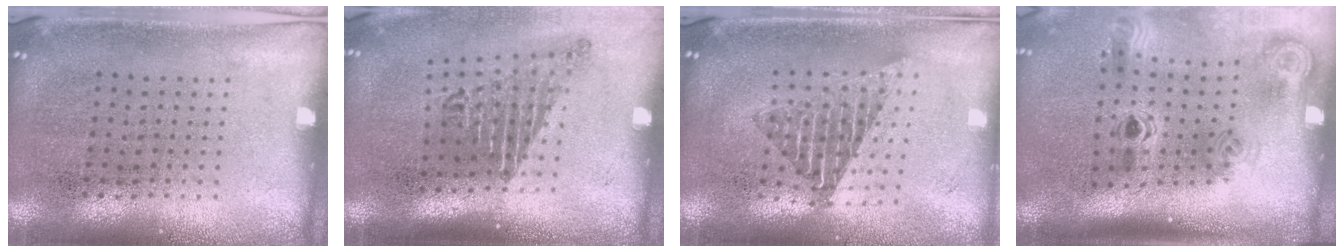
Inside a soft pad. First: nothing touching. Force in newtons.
{"total": 1.7, "press": 1.2, "slide": 1.3}
{"total": 1.7, "press": 1.4, "slide": 1.0}
{"total": 2.0, "press": 1.3, "slide": 1.5}